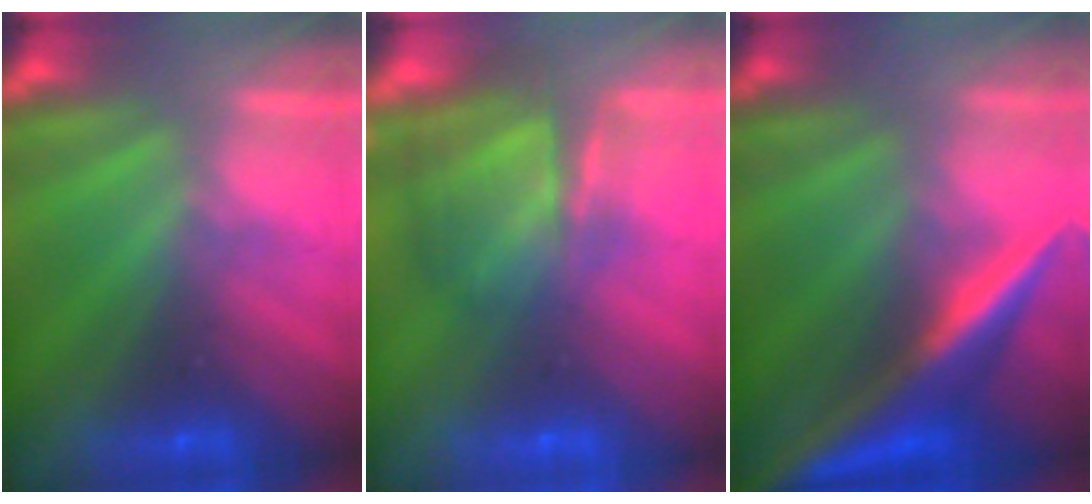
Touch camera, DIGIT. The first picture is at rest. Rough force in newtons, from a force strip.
{"total": 7.1}
{"total": 5.8}